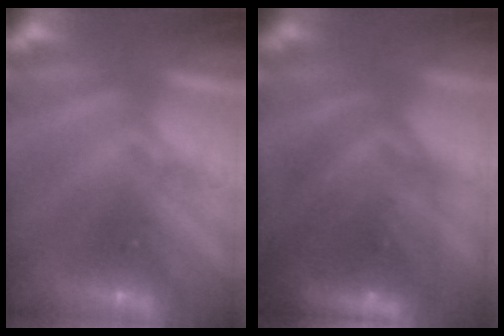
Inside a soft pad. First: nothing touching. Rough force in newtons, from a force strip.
{"total": 7.0}